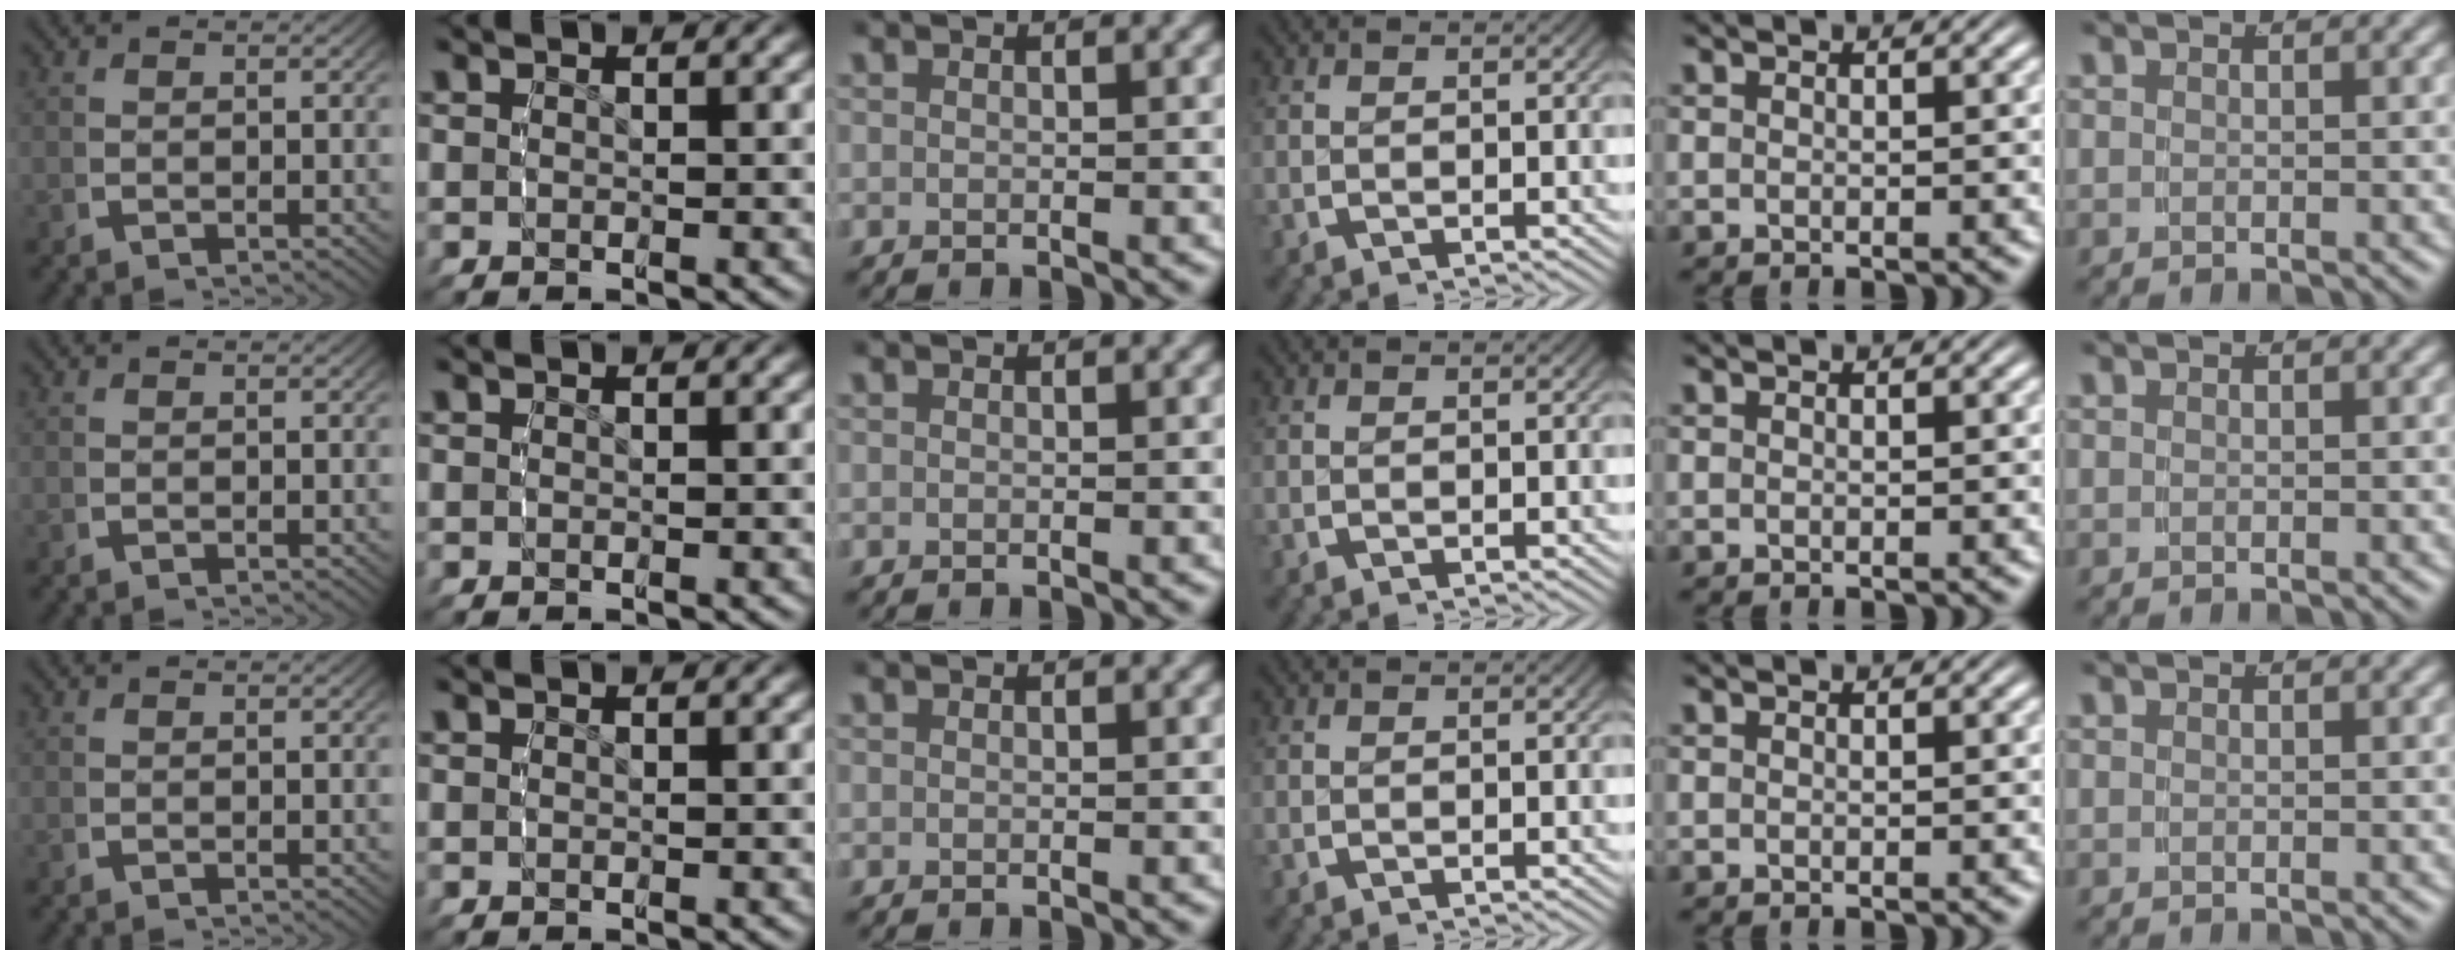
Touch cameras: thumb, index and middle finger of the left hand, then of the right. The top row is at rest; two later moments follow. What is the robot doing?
{"motion": "reach", "object": "shoes"}